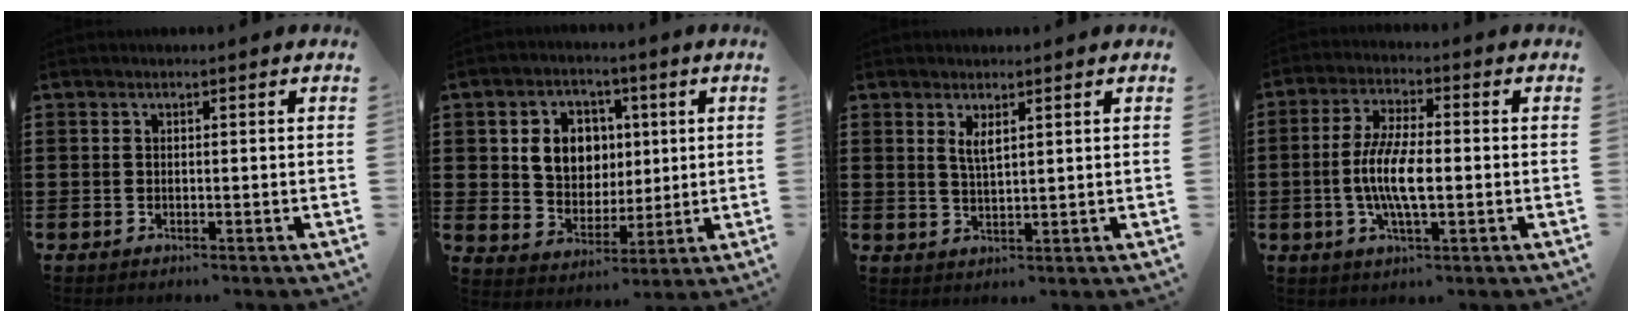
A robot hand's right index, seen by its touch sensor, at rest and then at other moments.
{"total": 8.0, "force": [1.7, 6.8, 3.7], "torque": [-0.087, 0.018, 0.028]}
{"total": 2.4, "force": [1.4, 0.7, 1.8], "torque": [-0.039, 0.003, 0.025]}
{"total": 8.0, "force": [-1.2, 2.3, 7.5], "torque": [-0.165, -0.007, -0.030]}